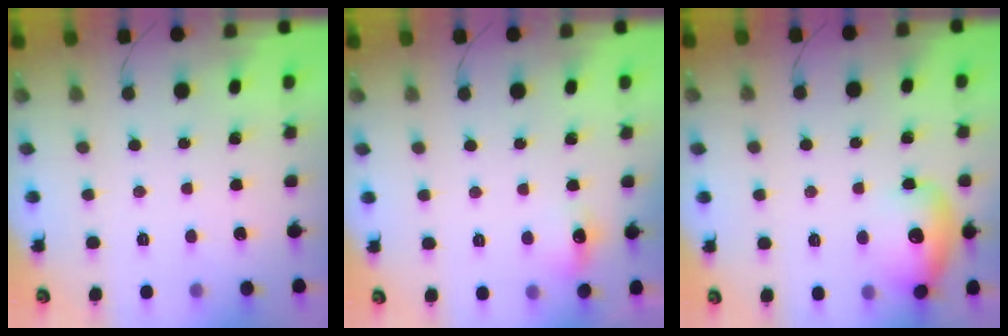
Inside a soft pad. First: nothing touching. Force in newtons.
{"total": 6.8, "press": 6.6, "slide": 1.3}
{"total": 15.6, "press": 13.8, "slide": 7.4}